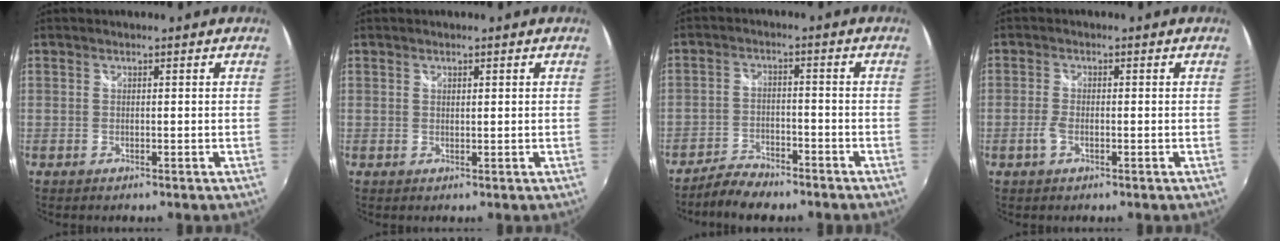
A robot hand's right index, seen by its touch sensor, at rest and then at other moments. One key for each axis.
{"total": 0.7, "fx": 0.5, "fy": 0.3, "fz": 0.5, "tx": -0.006, "ty": 0.002, "tz": 0.008}
{"total": 6.6, "fx": -5.7, "fy": 2.2, "fz": 2.5, "tx": -0.073, "ty": -0.002, "tz": -0.100}
{"total": 2.5, "fx": -1.1, "fy": 1.1, "fz": 1.9, "tx": -0.048, "ty": -0.002, "tz": -0.023}